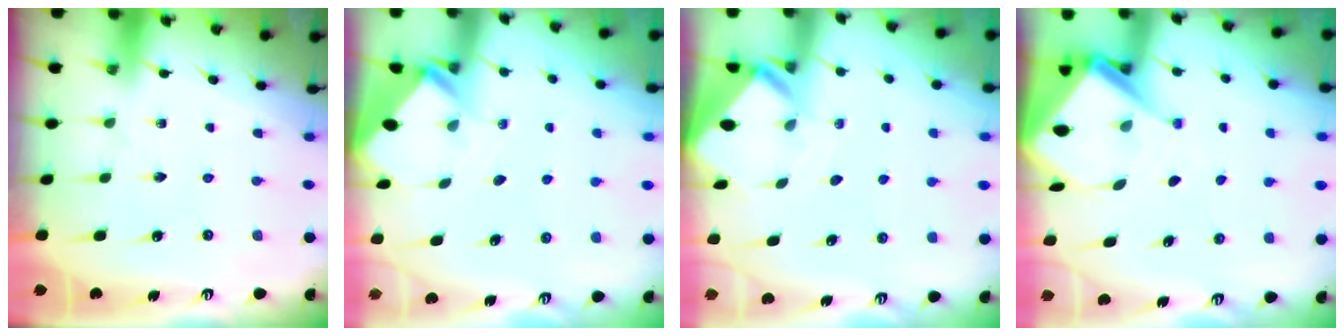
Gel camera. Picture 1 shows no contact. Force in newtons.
{"total": 2.7, "press": 2.7, "slide": 0.2}
{"total": 2.6, "press": 2.6, "slide": 0.2}
{"total": 8.9, "press": 8.9, "slide": 0.7}